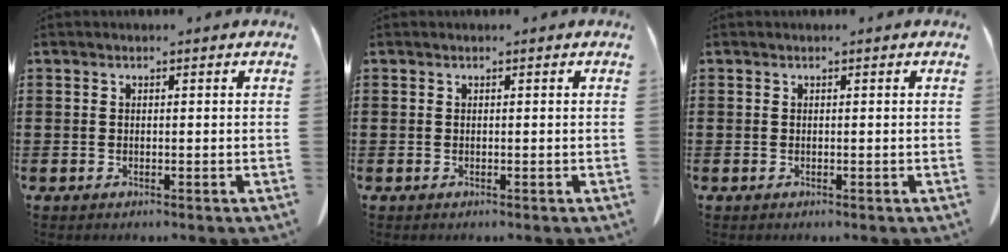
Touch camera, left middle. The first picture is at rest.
{"total": 0.0}
{"total": 0.0}